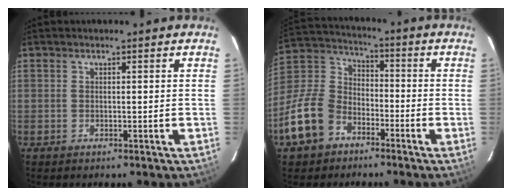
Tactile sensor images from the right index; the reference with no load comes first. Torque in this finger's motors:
{"motor_torque": [0.43, -0.76, -0.23, -0.21]}